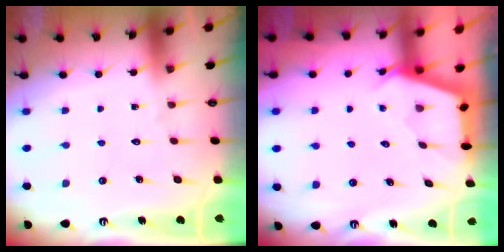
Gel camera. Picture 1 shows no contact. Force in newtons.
{"total": 2.5, "press": 2.5, "slide": 0.3}